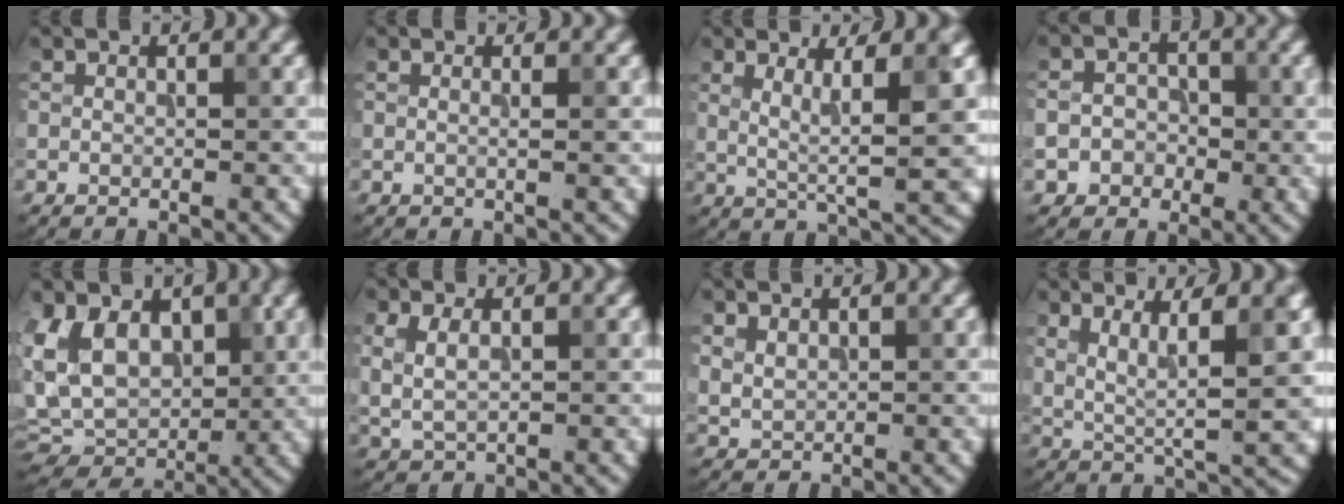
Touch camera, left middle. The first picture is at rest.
{"total": 0.8, "force": [0.1, -0.1, 0.8], "torque": [-0.018, 0.002, -0.001]}
{"total": 5.3, "force": [1.5, 0.9, 5.0], "torque": [-0.084, -0.005, 0.029]}
{"total": 3.5, "force": [-1.1, 3.2, 1.0], "torque": [0.013, 0.010, -0.032]}
{"total": 8.4, "force": [1.8, 5.9, 5.6], "torque": [-0.133, -0.003, 0.028]}
{"total": 2.5, "force": [0.5, 1.4, 2.1], "torque": [-0.053, -0.002, 0.017]}
{"total": 1.3, "force": [0.8, 0.8, 0.7], "torque": [-0.020, 0.000, 0.021]}
{"total": 5.4, "force": [2.1, 1.1, 4.8], "torque": [-0.091, -0.006, 0.043]}